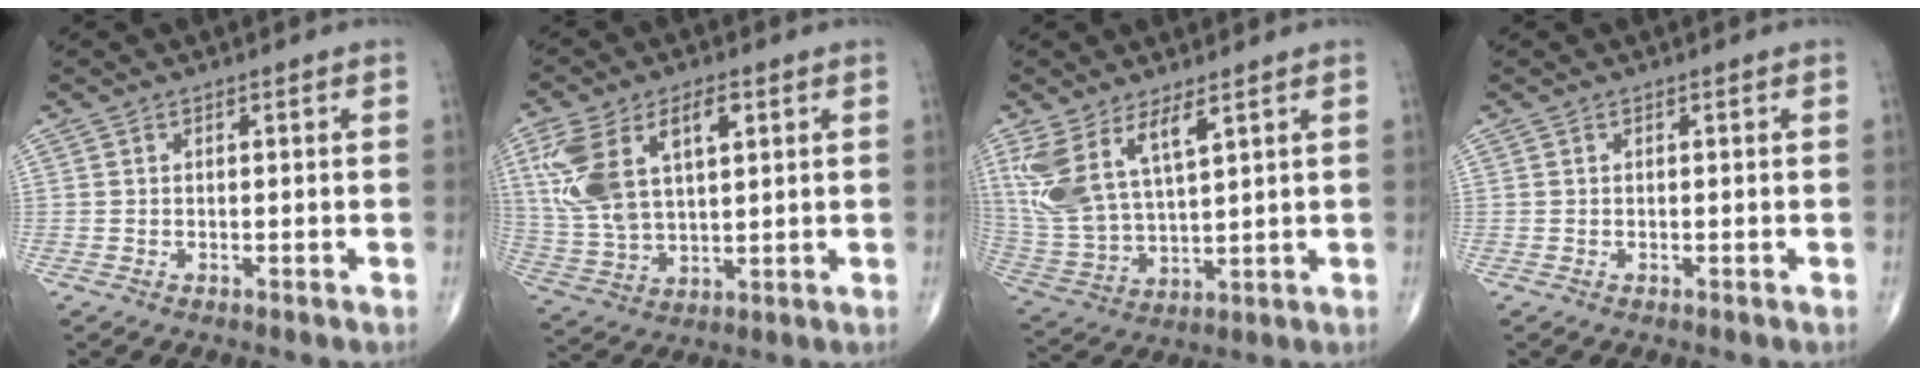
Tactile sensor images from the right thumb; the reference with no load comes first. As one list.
[{"total": 15.7, "force": [5.2, 8.2, 12.2], "torque": [-0.247, -0.001, 0.108]}, {"total": 12.7, "force": [6.4, 5.1, 9.7], "torque": [-0.207, -0.025, 0.144]}, {"total": 0.0}]